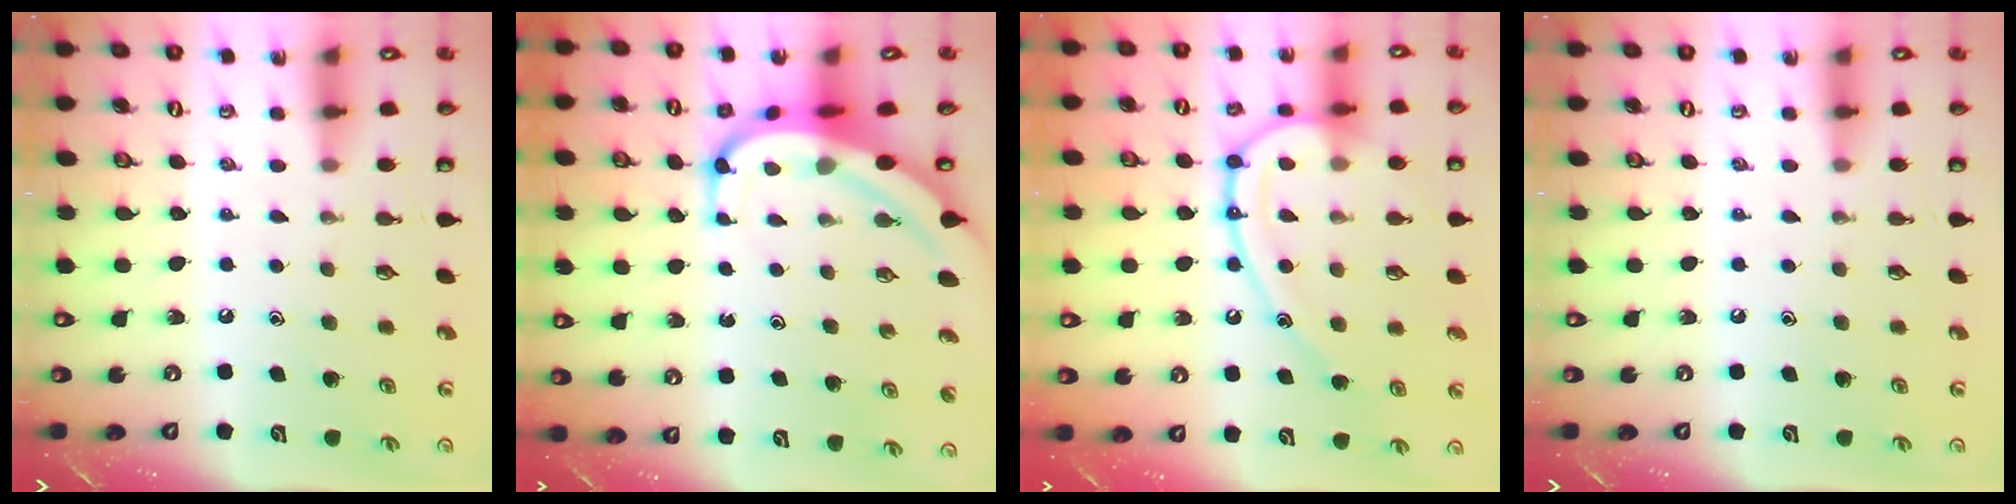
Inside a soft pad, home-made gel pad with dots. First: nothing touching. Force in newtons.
{"total": 9.0, "press": 9.0, "slide": 0.9}
{"total": 16.4, "press": 16.3, "slide": 1.7}
{"total": 0.0}